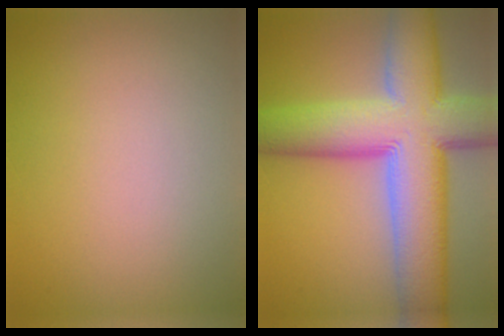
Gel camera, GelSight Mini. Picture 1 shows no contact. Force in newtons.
{"total": 13.7, "press": 13.7, "slide": 0.8}